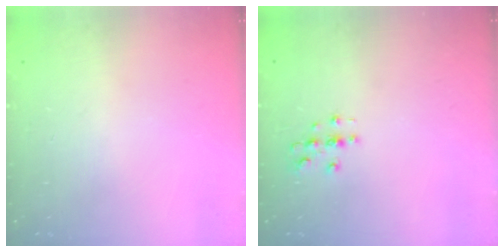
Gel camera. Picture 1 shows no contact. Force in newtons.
{"total": 3.0, "press": 3.0, "slide": 0.3}